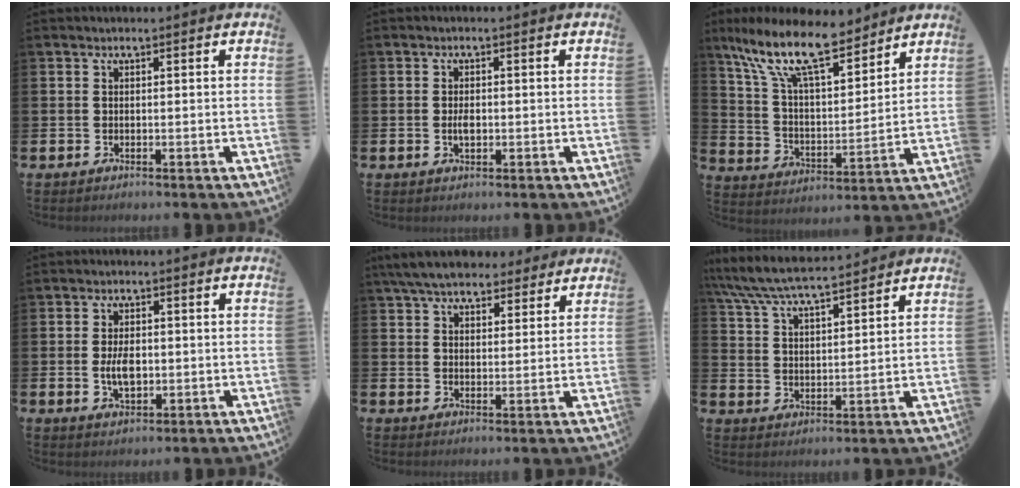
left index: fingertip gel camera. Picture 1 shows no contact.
{"total": 1.8, "force": [-0.2, 0.9, 1.5], "torque": [-0.018, -0.002, -0.007]}
{"total": 13.1, "force": [10.2, 4.1, 7.1], "torque": [-0.162, -0.051, 0.179]}
{"total": 4.1, "force": [-0.2, 2.3, 3.4], "torque": [-0.053, 0.001, -0.006]}
{"total": 6.9, "force": [6.3, 2.0, 1.8], "torque": [-0.056, -0.020, 0.117]}
{"total": 7.0, "force": [6.7, 0.6, 2.0], "torque": [-0.067, -0.040, 0.118]}